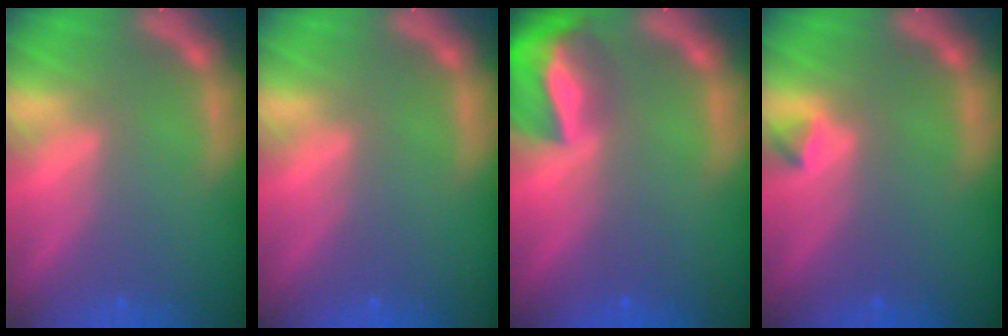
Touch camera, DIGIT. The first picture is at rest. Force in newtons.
{"total": 0.0}
{"total": 8.5}
{"total": 0.9}